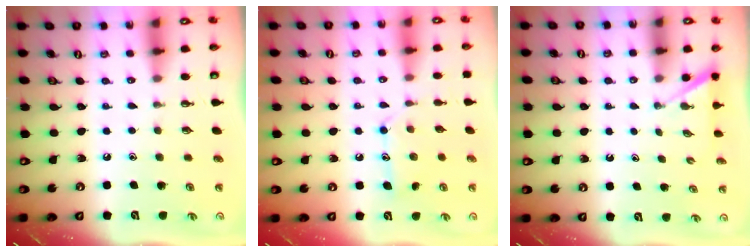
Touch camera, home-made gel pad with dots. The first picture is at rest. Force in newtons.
{"total": 10.4, "press": 10.4, "slide": 0.2}
{"total": 1.2, "press": 1.2, "slide": 0.1}